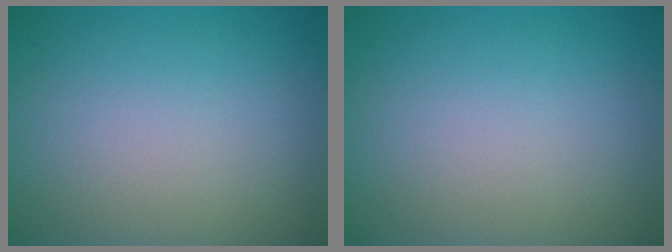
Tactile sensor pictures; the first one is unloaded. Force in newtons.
{"total": 0.0}